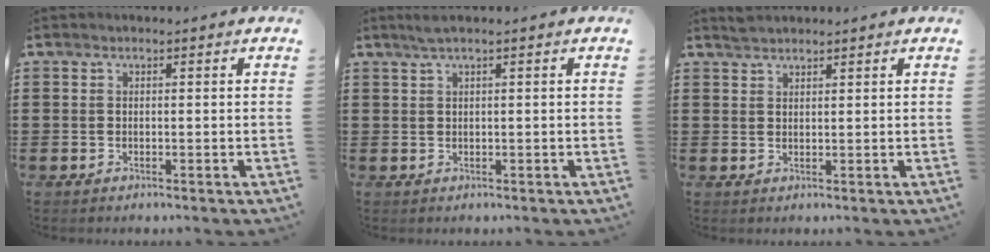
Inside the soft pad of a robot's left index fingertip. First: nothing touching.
{"total": 1.4, "force": [0.6, -0.1, 1.2], "torque": [-0.023, -0.001, 0.012]}
{"total": 1.6, "force": [1.5, 0.2, 0.1], "torque": [-0.006, 0.001, 0.030]}